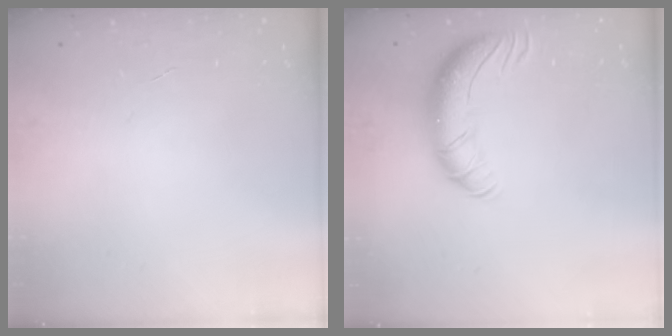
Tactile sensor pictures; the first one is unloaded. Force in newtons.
{"total": 12.6, "press": 12.2, "slide": 3.0}